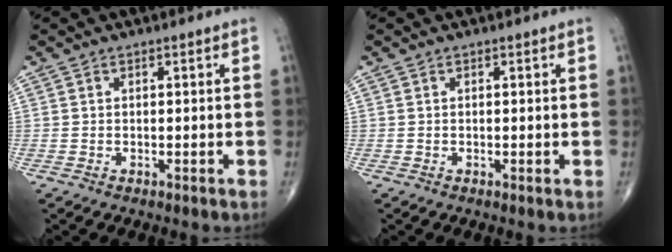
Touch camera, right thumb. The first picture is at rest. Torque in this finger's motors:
{"motor_torque": [0.69, -0.15, 0.25, -0.10, 0.04]}